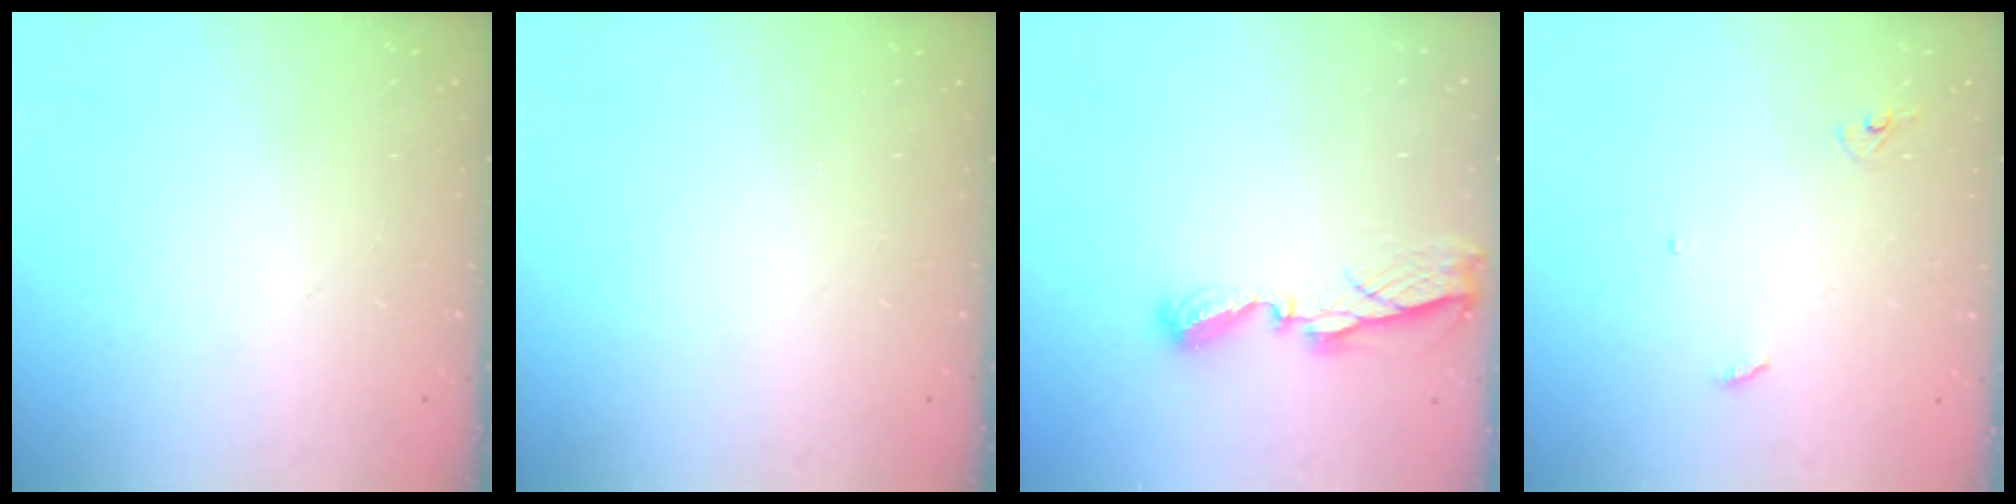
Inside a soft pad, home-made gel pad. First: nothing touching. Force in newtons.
{"total": 0.0}
{"total": 6.9, "press": 6.9, "slide": 0.6}
{"total": 2.9, "press": 2.9, "slide": 0.2}